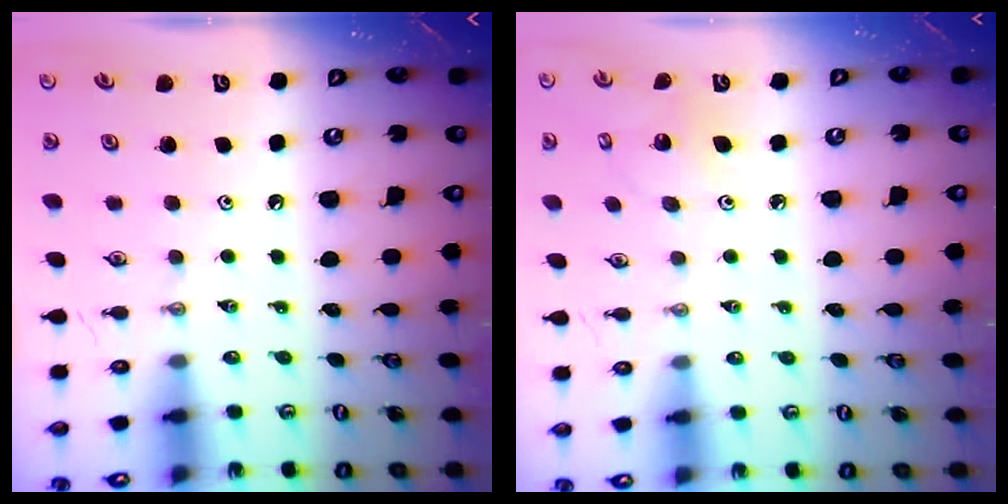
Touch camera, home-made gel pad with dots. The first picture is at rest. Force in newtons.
{"total": 4.1, "press": 4.1, "slide": 0.3}